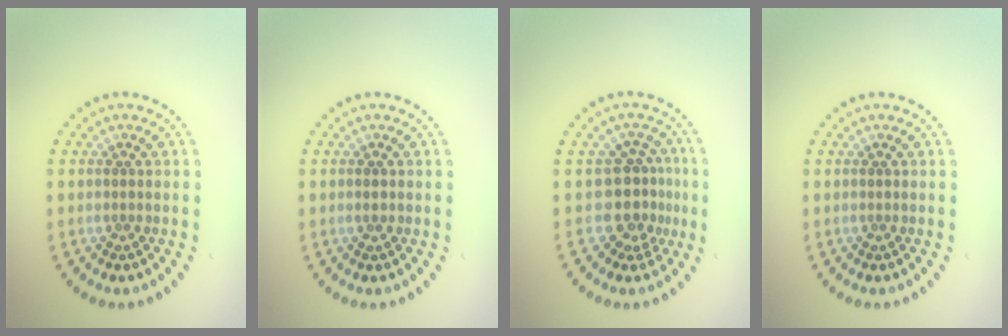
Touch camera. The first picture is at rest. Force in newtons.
{"total": 1.0, "press": 0.9, "slide": 0.2}
{"total": 3.3, "press": 2.5, "slide": 2.2}
{"total": 0.0}